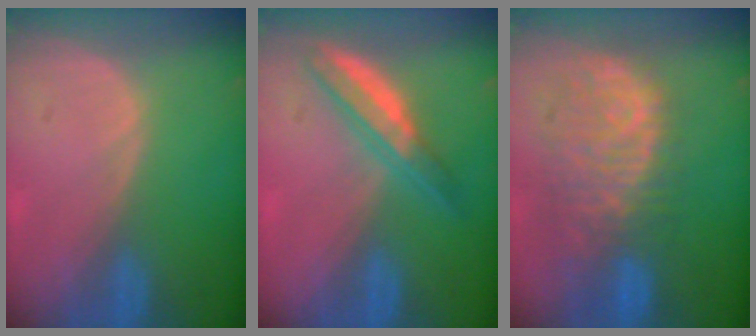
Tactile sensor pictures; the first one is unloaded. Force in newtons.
{"total": 5.2, "press": 5.1, "slide": 0.9}
{"total": 10.9, "press": 9.5, "slide": 5.4}